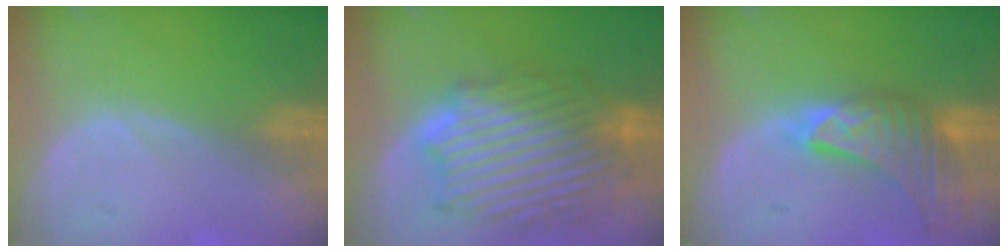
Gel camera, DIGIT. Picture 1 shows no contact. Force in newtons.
{"total": 12.7, "press": 12.6, "slide": 1.1}
{"total": 9.0, "press": 8.2, "slide": 3.8}